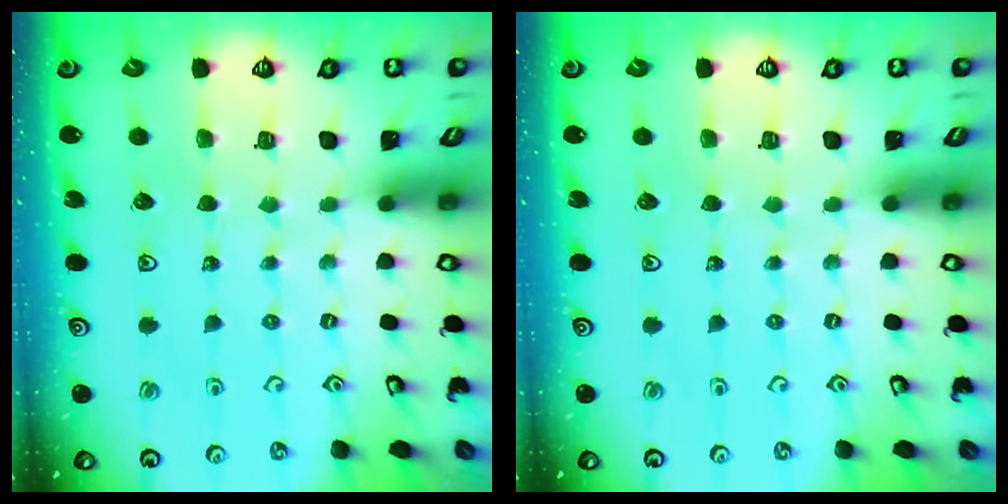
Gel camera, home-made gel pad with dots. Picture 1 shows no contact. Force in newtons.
{"total": 0.0}